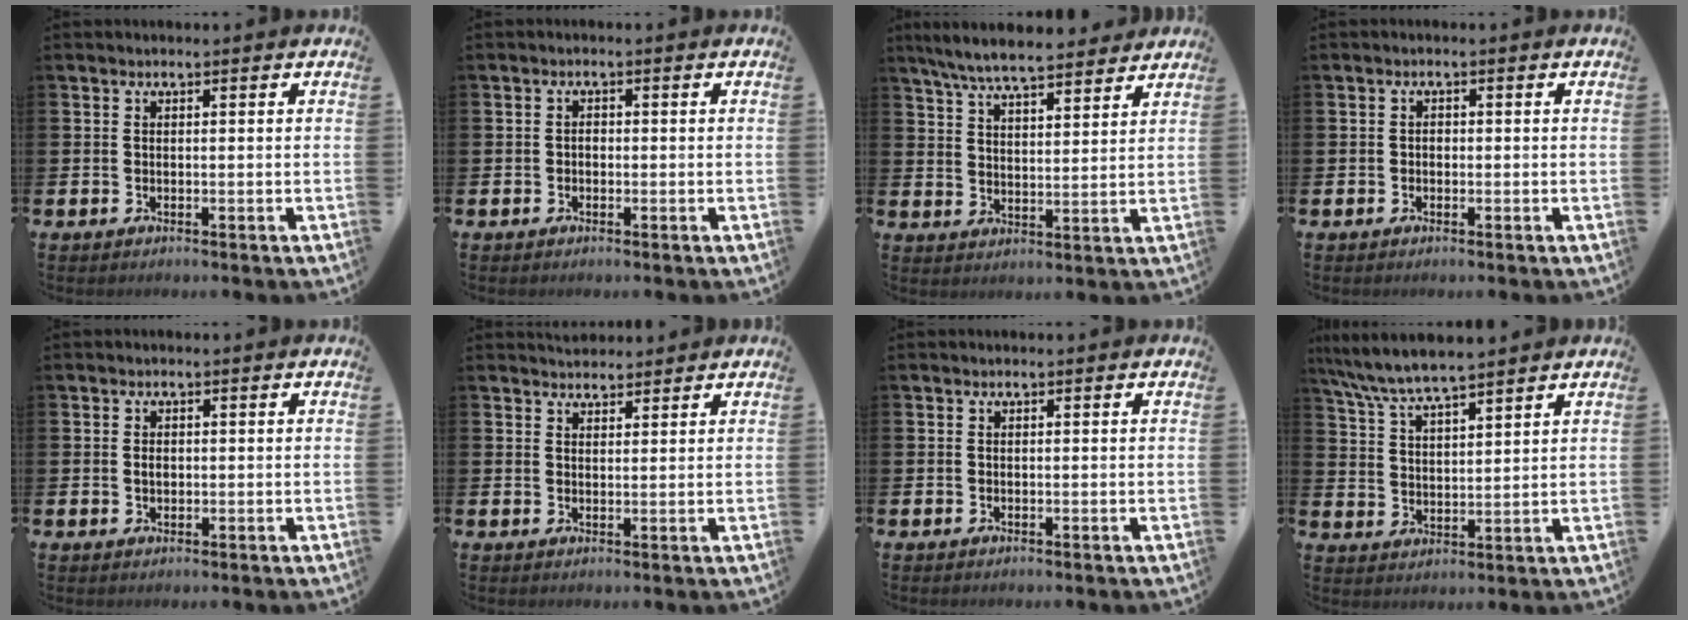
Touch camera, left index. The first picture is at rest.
{"total": 1.0, "force": [-0.4, 0.8, 0.4], "torque": [-0.006, 0.002, -0.010]}
{"total": 7.5, "force": [7.1, 1.0, 2.4], "torque": [-0.072, -0.031, 0.128]}
{"total": 0.9, "force": [-0.4, 0.8, 0.3], "torque": [-0.012, 0.007, -0.008]}
{"total": 1.2, "force": [0.0, 0.9, 0.8], "torque": [-0.006, 0.003, -0.004]}
{"total": 2.8, "force": [2.7, 0.8, -0.2], "torque": [0.008, -0.012, 0.049]}
{"total": 0.0}
{"total": 6.7, "force": [6.3, 0.5, 2.1], "torque": [-0.065, -0.027, 0.114]}